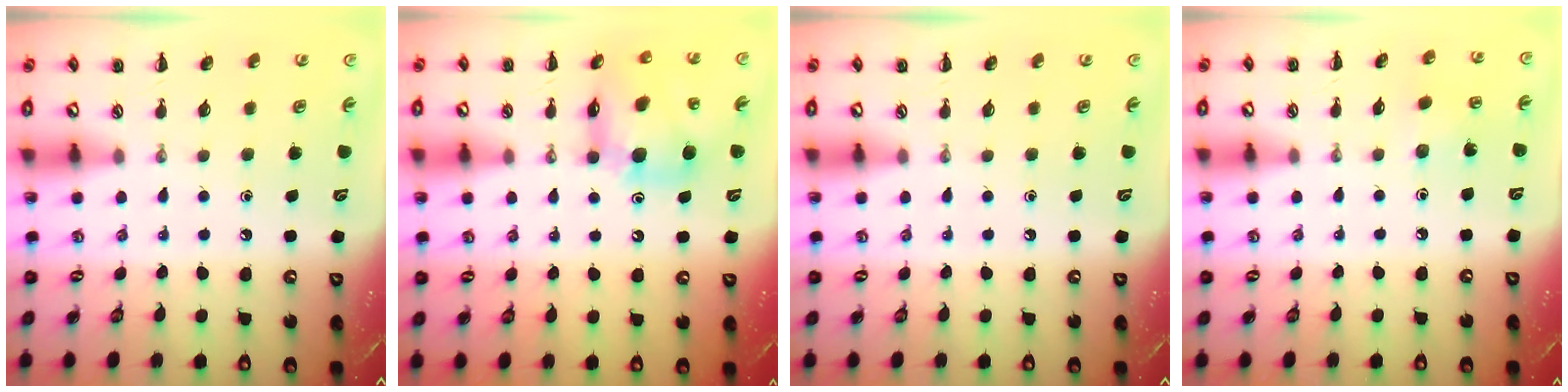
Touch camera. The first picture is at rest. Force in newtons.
{"total": 12.3, "press": 11.8, "slide": 3.4}
{"total": 0.0}
{"total": 2.8, "press": 2.7, "slide": 0.8}